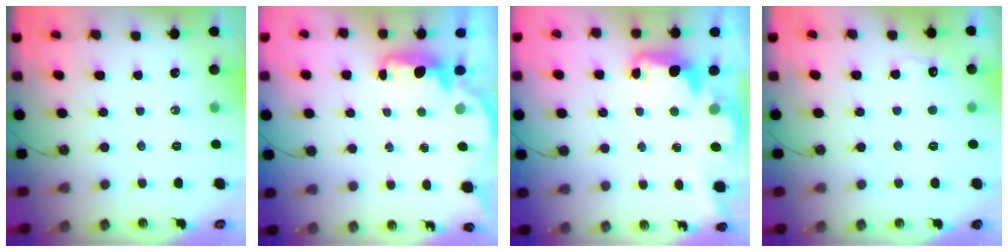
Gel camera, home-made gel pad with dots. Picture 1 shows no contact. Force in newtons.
{"total": 1.8, "press": 1.6, "slide": 0.7}
{"total": 2.4, "press": 2.3, "slide": 0.6}
{"total": 4.9, "press": 4.7, "slide": 1.2}